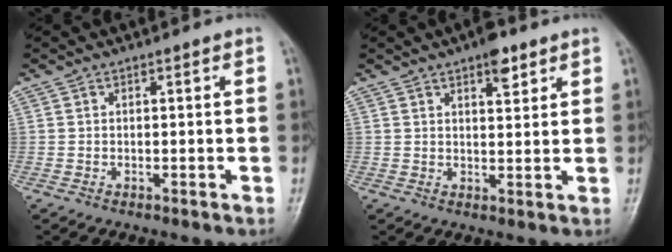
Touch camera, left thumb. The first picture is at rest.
{"total": 4.7, "force": [3.0, 1.9, 3.2], "torque": [-0.032, -0.015, 0.041]}